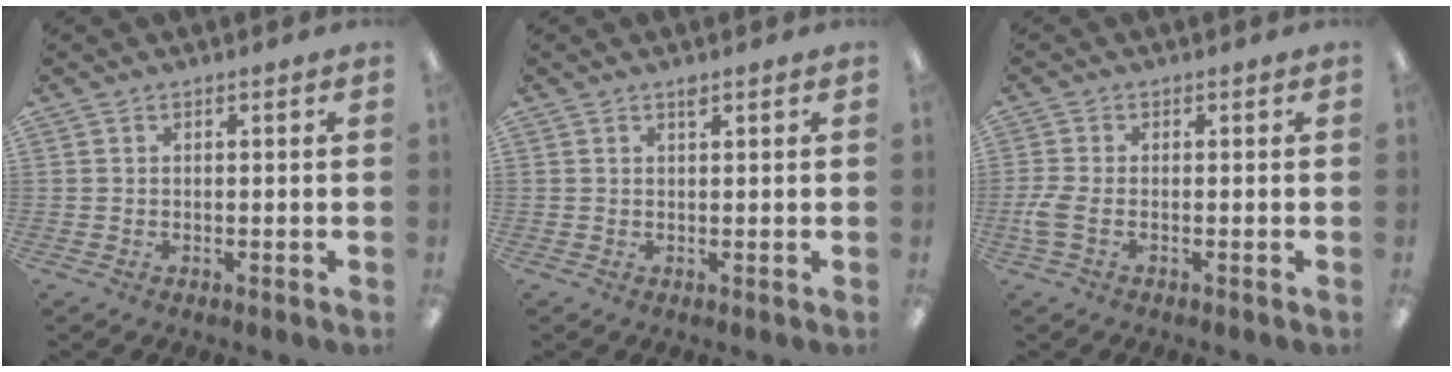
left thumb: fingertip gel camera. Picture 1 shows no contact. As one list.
[{"total": 1.3, "force": [1.0, 0.3, 0.7], "torque": [-0.018, 0.001, 0.017]}, {"total": 4.0, "force": [-0.9, 1.9, 3.4], "torque": [-0.077, 0.000, -0.018]}]